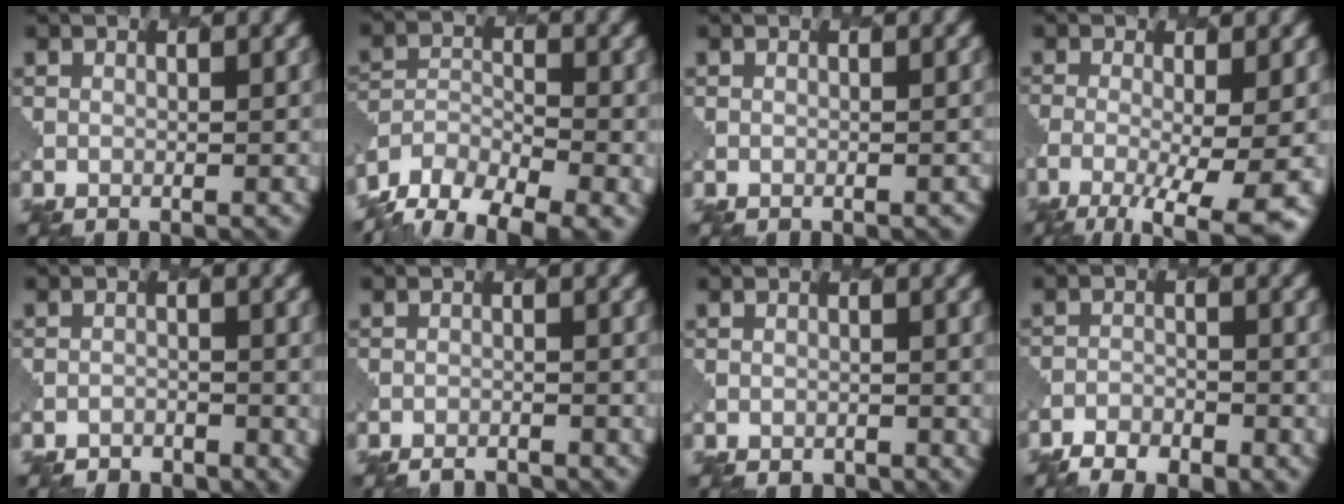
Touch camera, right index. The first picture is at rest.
{"total": 9.4, "force": [-7.1, 4.2, 4.5], "torque": [-0.075, -0.019, -0.118]}
{"total": 0.7, "force": [-0.6, 0.2, 0.0], "torque": [0.006, -0.001, -0.002]}
{"total": 8.0, "force": [-3.7, 2.6, 6.6], "torque": [-0.113, -0.027, -0.056]}
{"total": 1.2, "force": [-1.0, 0.7, -0.1], "torque": [0.002, 0.000, -0.017]}
{"total": 2.2, "force": [-2.2, 0.5, 0.2], "torque": [0.004, 0.003, -0.030]}
{"total": 1.1, "force": [-0.4, 1.0, 0.4], "torque": [-0.007, -0.005, -0.001]}
{"total": 5.1, "force": [-4.1, 2.2, 2.0], "torque": [-0.029, -0.010, -0.067]}